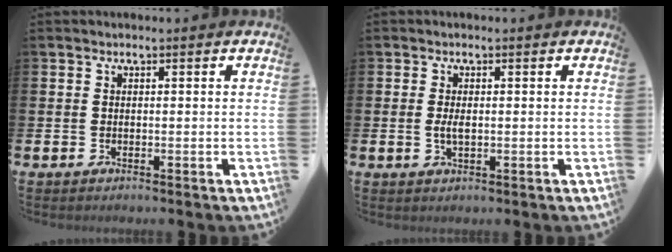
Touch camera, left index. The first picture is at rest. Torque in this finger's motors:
{"motor_torque": [0.53, 0.01, 0.17, 0.11]}